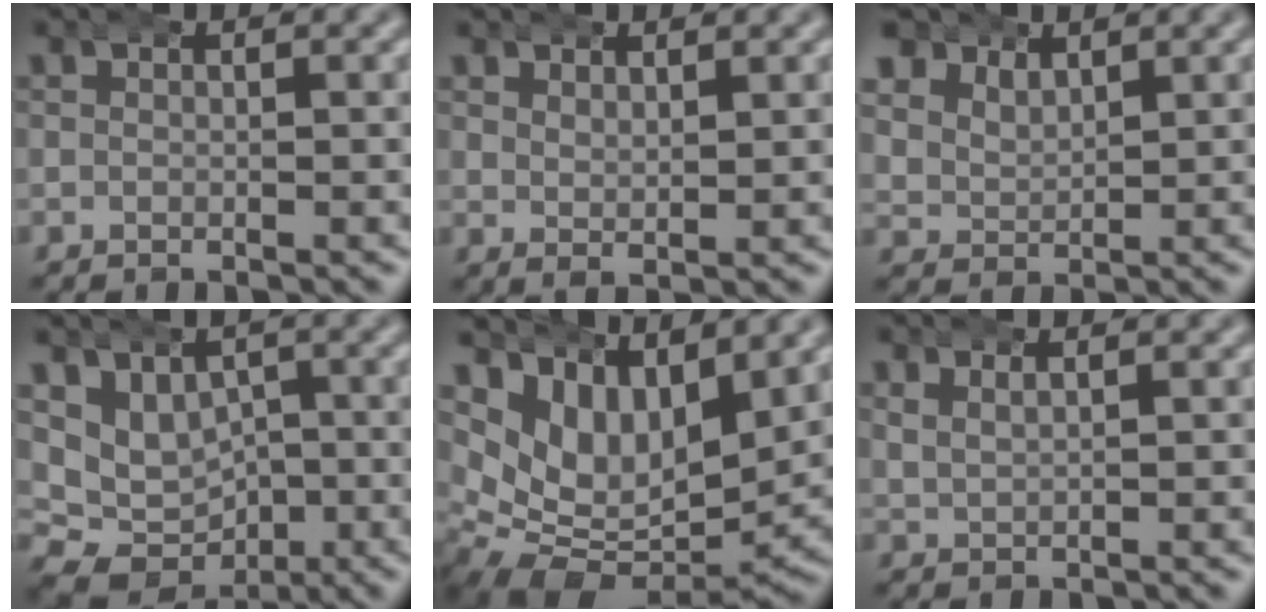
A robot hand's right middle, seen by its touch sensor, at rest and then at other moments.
{"total": 1.4, "force": [1.3, 0.2, 0.6], "torque": [-0.008, -0.005, 0.028]}
{"total": 3.8, "force": [2.6, 2.6, 1.0], "torque": [-0.034, -0.007, 0.049]}
{"total": 11.2, "force": [-0.5, 9.9, 5.2], "torque": [-0.106, -0.039, -0.006]}
{"total": 10.3, "force": [0.2, 8.1, 6.5], "torque": [-0.146, -0.038, 0.014]}
{"total": 1.2, "force": [1.0, 0.6, 0.5], "torque": [-0.003, 0.005, 0.021]}